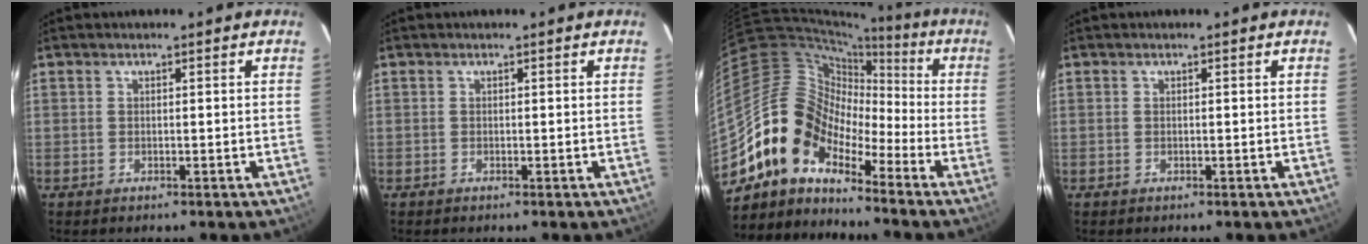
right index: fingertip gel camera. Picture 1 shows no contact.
{"total": 0.0}
{"total": 12.2, "force": [-8.9, 6.8, 4.9], "torque": [-0.085, 0.031, -0.193]}
{"total": 0.0}